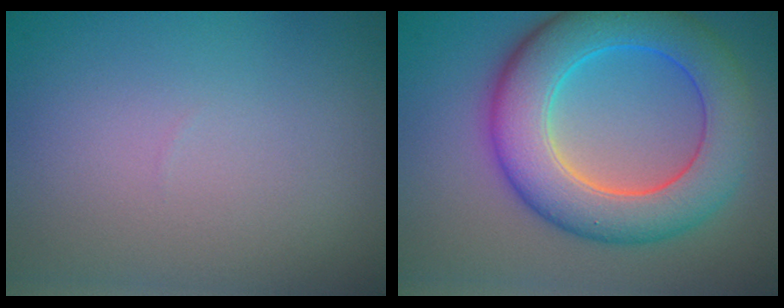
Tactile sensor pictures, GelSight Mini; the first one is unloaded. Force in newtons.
{"total": 8.8, "press": 8.8, "slide": 0.1}